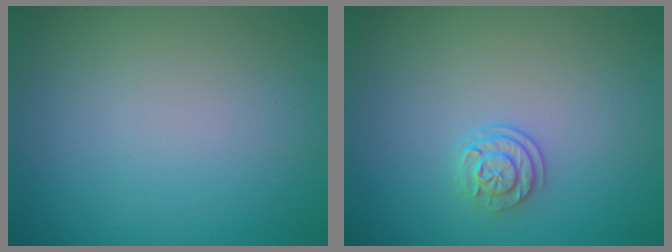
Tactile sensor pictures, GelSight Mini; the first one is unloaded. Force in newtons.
{"total": 1.9, "press": 1.6, "slide": 1.1}